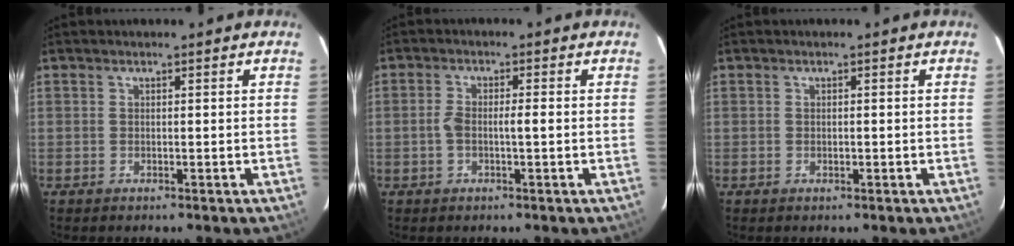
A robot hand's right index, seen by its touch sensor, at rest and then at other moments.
{"total": 3.3, "force": [-0.4, 0.8, 3.2], "torque": [-0.067, 0.011, -0.007]}
{"total": 0.6, "force": [-0.2, 0.2, 0.5], "torque": [-0.010, -0.001, -0.003]}